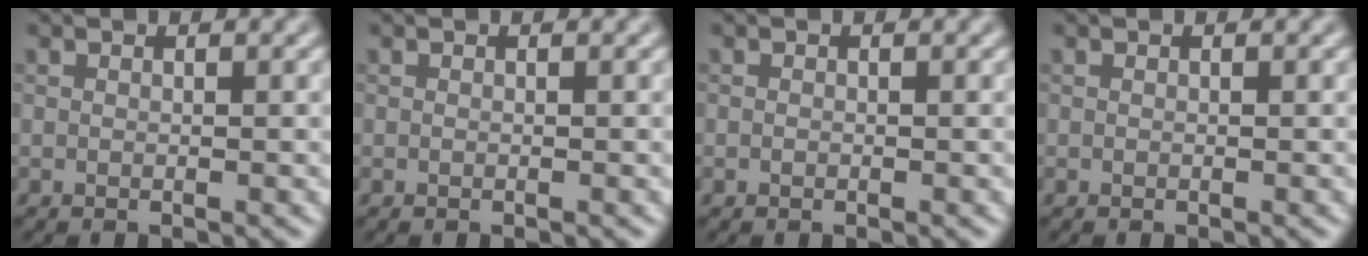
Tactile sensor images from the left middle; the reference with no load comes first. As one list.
[{"total": 0.0}, {"total": 0.0}, {"total": 0.0}]